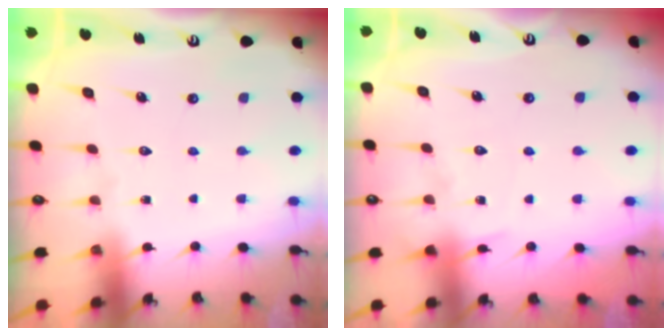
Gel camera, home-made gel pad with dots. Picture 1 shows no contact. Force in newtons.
{"total": 4.3, "press": 4.2, "slide": 0.5}